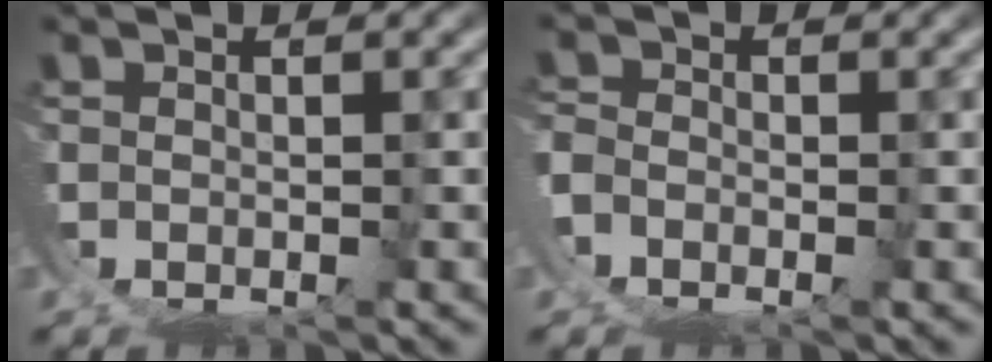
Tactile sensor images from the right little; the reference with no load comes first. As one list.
[{"total": 1.9, "force": [-1.0, 1.5, 0.6], "torque": [-0.019, -0.010, -0.020]}]